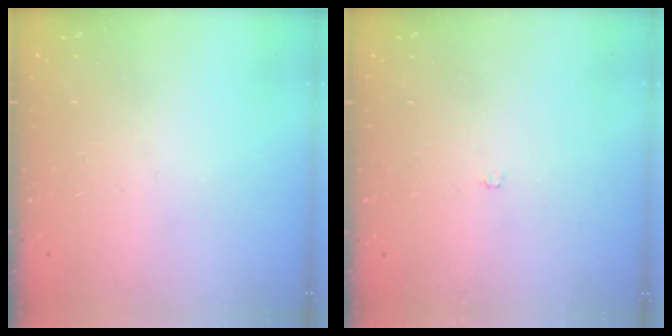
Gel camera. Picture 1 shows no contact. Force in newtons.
{"total": 1.9, "press": 1.9, "slide": 0.3}